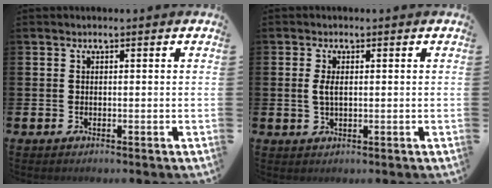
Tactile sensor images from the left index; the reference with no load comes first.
{"total": 2.2, "force": [0.3, 1.0, 1.9], "torque": [-0.033, 0.003, 0.002]}